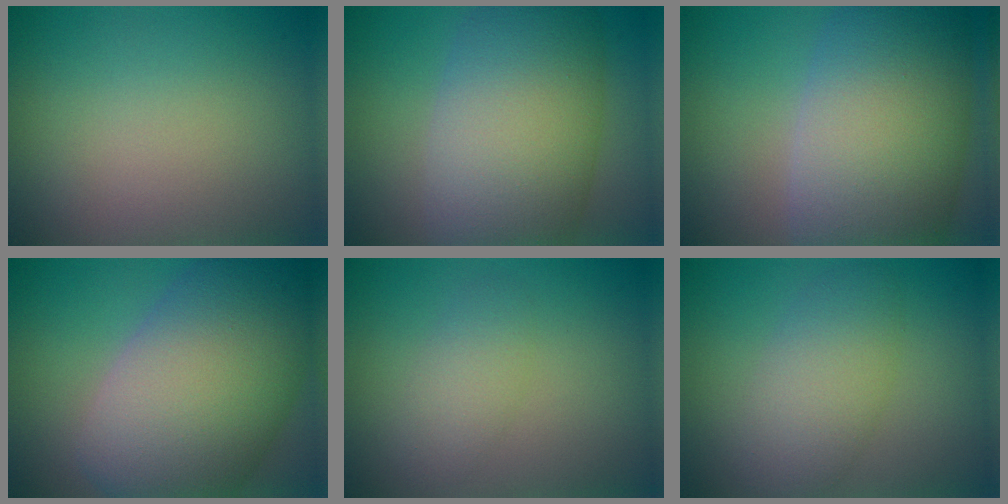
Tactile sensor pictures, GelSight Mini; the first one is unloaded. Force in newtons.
{"total": 12.0, "press": 12.0, "slide": 0.5}
{"total": 13.0, "press": 13.0, "slide": 0.6}
{"total": 14.5, "press": 14.5, "slide": 0.7}
{"total": 2.2, "press": 2.2, "slide": 0.1}
{"total": 4.1, "press": 4.1, "slide": 0.3}